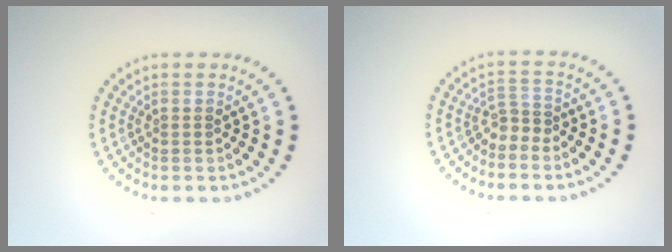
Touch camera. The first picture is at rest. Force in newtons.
{"total": 1.6, "press": 1.1, "slide": 1.1}